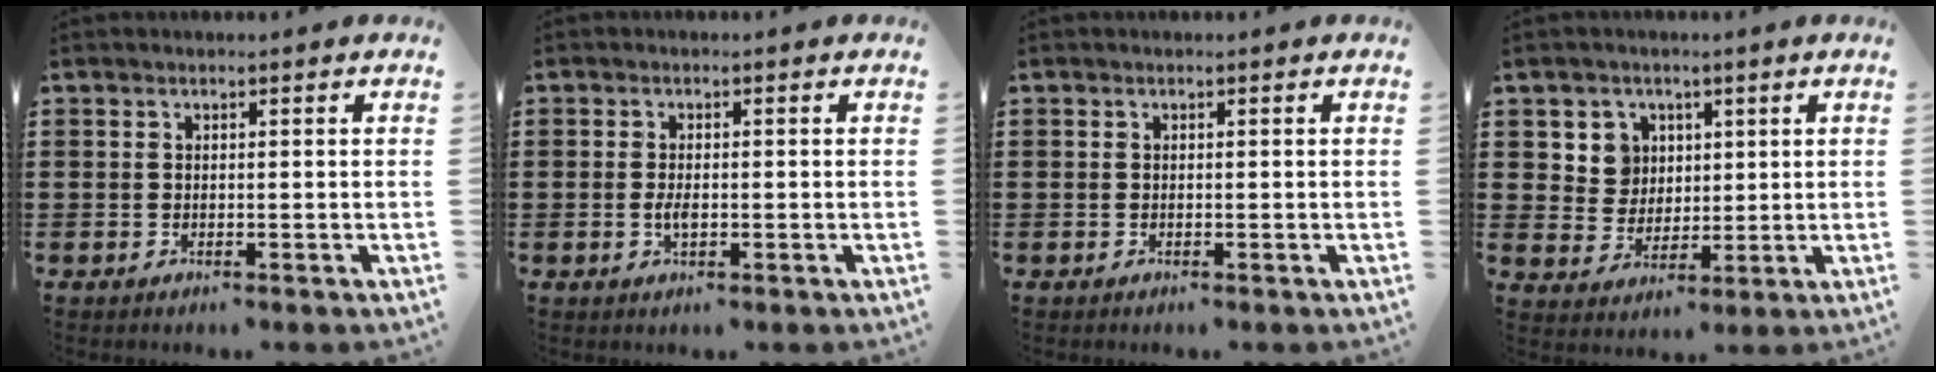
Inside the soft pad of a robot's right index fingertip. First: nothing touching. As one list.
[{"total": 2.1, "force": [-0.4, 0.7, 1.9], "torque": [-0.043, -0.006, -0.009]}, {"total": 0.0}, {"total": 5.5, "force": [2.1, 5.0, 1.0], "torque": [-0.038, 0.013, 0.038]}]